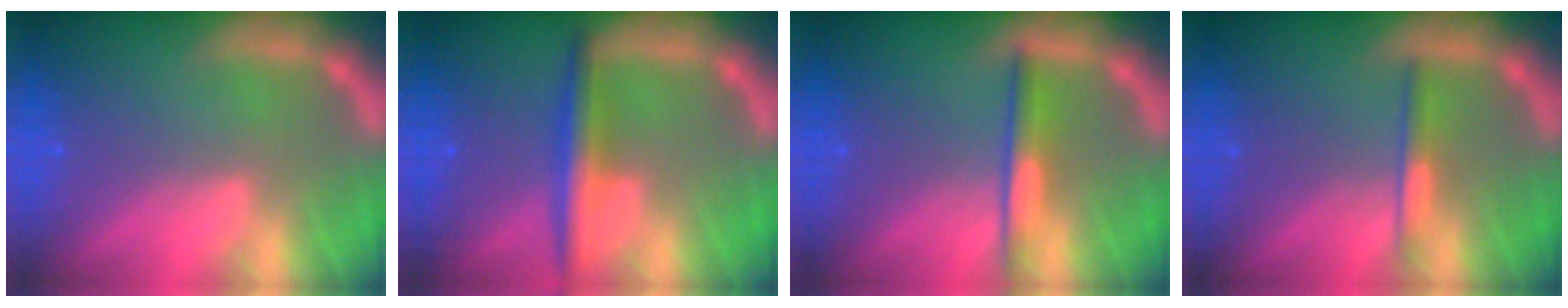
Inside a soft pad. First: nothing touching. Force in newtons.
{"total": 4.0}
{"total": 3.0}
{"total": 2.0}